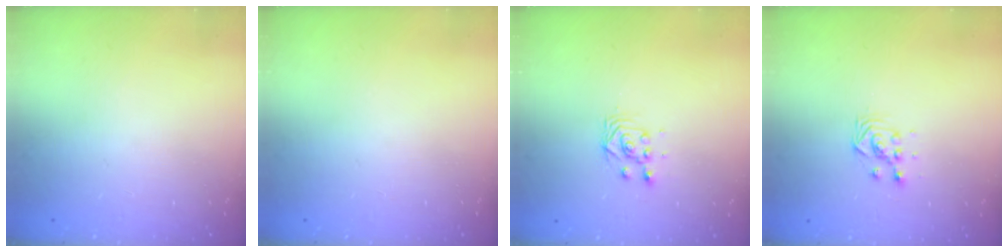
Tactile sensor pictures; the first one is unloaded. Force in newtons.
{"total": 0.0}
{"total": 3.0, "press": 3.0, "slide": 0.2}
{"total": 3.5, "press": 3.5, "slide": 0.2}